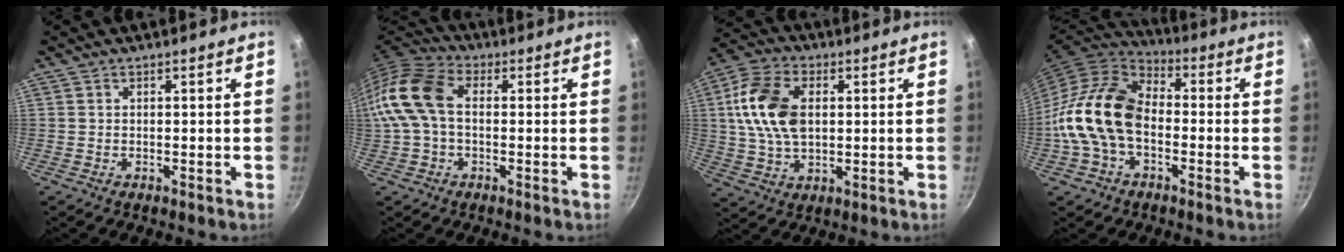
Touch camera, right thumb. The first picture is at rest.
{"total": 12.5, "force": [0.5, 8.2, 9.4], "torque": [-0.176, 0.033, -0.011]}
{"total": 14.3, "force": [2.2, 9.1, 10.9], "torque": [-0.191, 0.006, 0.033]}
{"total": 16.7, "force": [-2.6, 11.2, 12.2], "torque": [-0.205, 0.038, -0.066]}